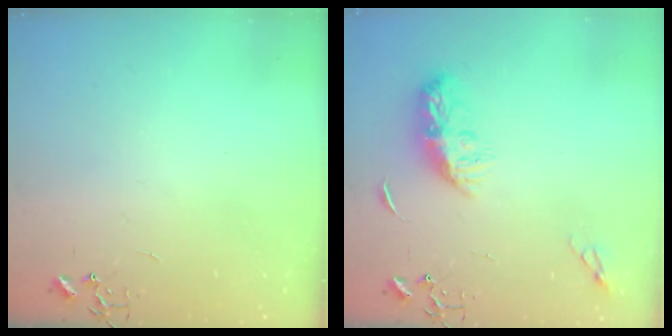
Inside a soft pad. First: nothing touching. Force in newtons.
{"total": 9.8, "press": 9.8, "slide": 0.5}